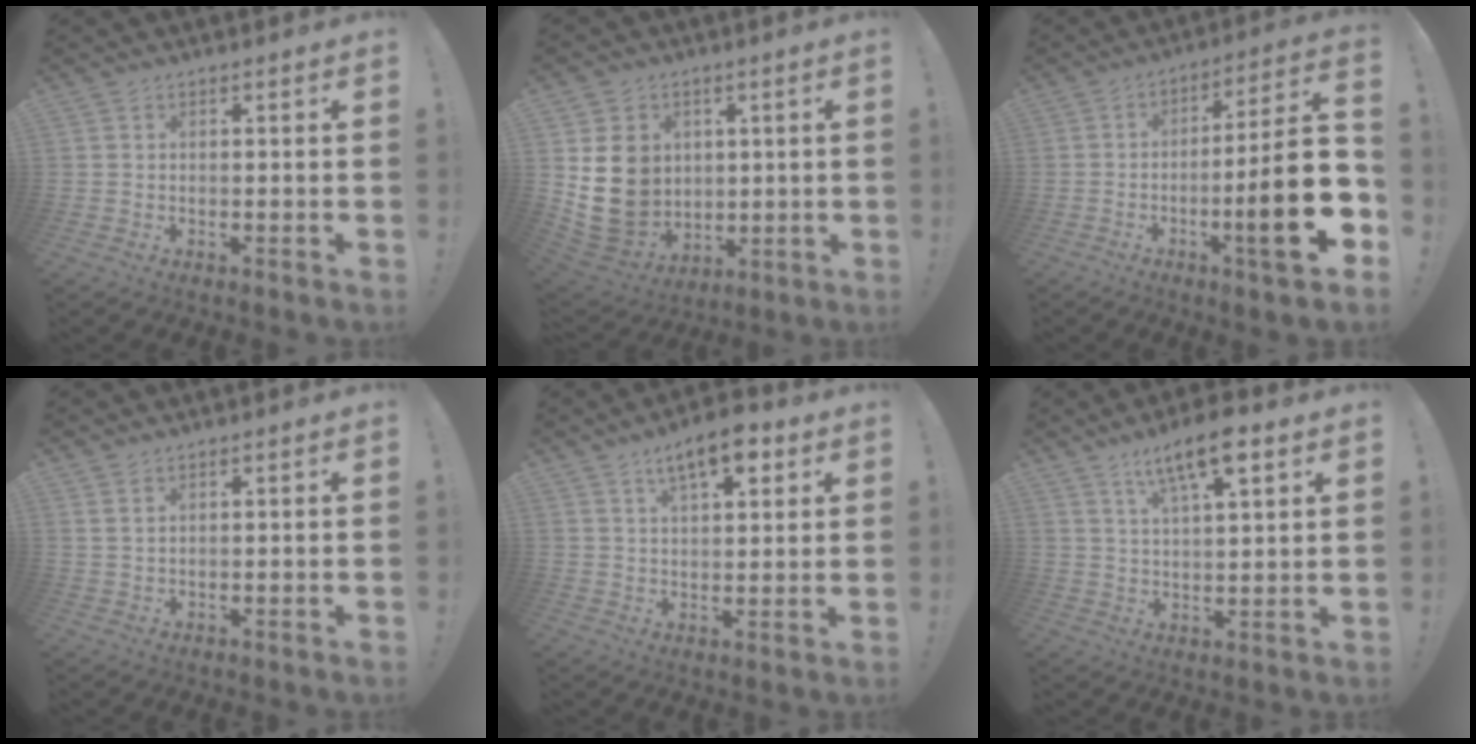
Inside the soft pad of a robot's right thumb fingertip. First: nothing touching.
{"total": 14.6, "force": [2.6, 12.5, 6.9], "torque": [-0.131, -0.016, 0.056]}
{"total": 20.5, "force": [-5.4, 2.6, 19.6], "torque": [-0.299, 0.019, -0.084]}
{"total": 1.9, "force": [1.2, 0.6, 1.3], "torque": [-0.032, 0.000, 0.024]}
{"total": 9.7, "force": [5.4, 3.8, 7.2], "torque": [-0.102, -0.019, 0.090]}
{"total": 11.5, "force": [6.5, 3.8, 8.7], "torque": [-0.141, -0.021, 0.108]}